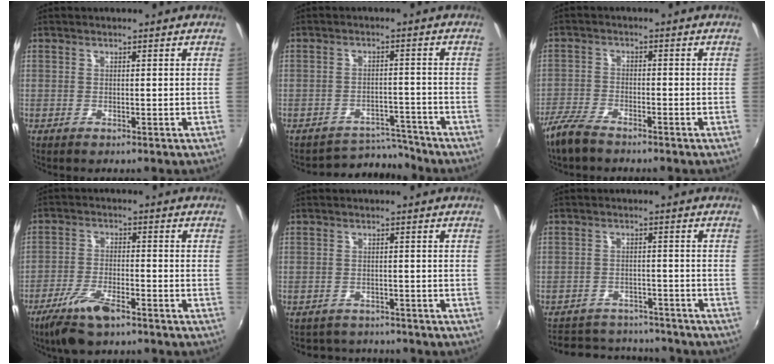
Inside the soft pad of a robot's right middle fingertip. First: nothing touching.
{"total": 7.2, "force": [-7.0, 1.5, -0.6], "torque": [0.003, 0.020, -0.105]}
{"total": 6.0, "force": [-4.9, 1.8, 2.9], "torque": [-0.082, -0.009, -0.100]}
{"total": 8.6, "force": [-6.0, 2.7, 5.6], "torque": [-0.133, -0.013, -0.115]}
{"total": 4.6, "force": [-4.1, 2.1, 0.2], "torque": [-0.013, 0.001, -0.065]}
{"total": 11.6, "force": [-10.0, 5.4, 2.6], "torque": [-0.072, 0.032, -0.133]}